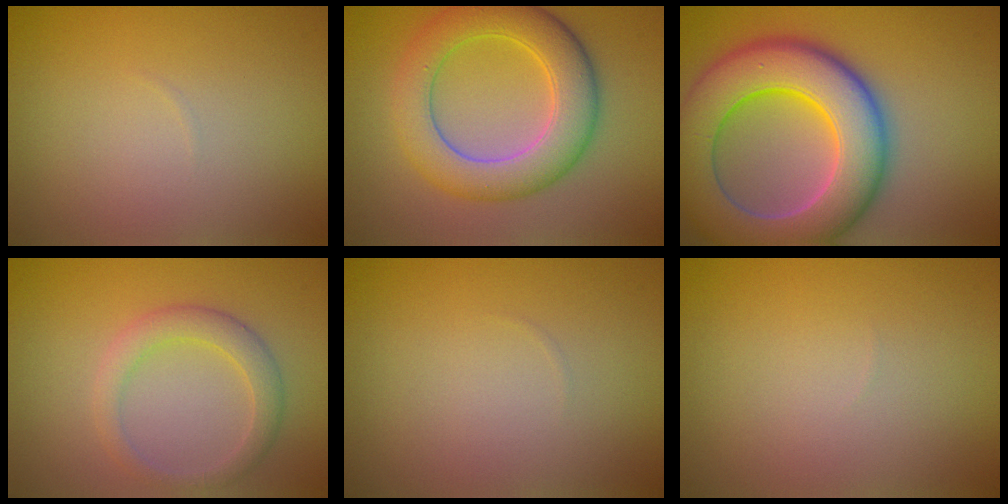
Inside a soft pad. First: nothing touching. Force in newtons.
{"total": 7.1, "press": 7.0, "slide": 0.1}
{"total": 11.9, "press": 11.9, "slide": 0.9}
{"total": 2.7, "press": 2.7, "slide": 0.0}
{"total": 0.0}
{"total": 0.0}